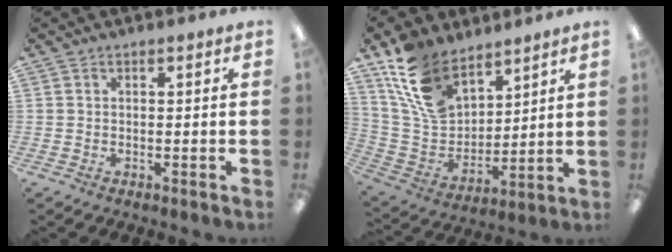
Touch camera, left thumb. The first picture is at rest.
{"total": 16.8, "force": [11.1, 9.7, 7.9], "torque": [-0.185, -0.047, 0.216]}